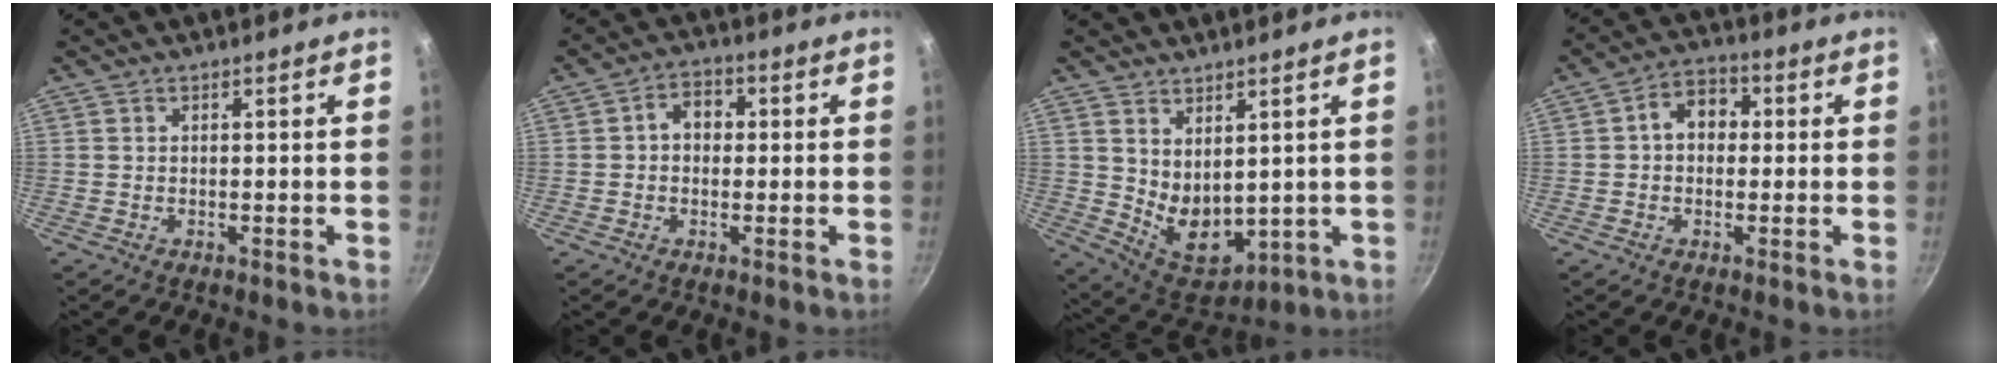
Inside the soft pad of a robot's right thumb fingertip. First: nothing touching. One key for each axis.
{"total": 5.0, "fx": 0.4, "fy": 3.9, "fz": 3.1, "tx": -0.025, "ty": 0.012, "tz": -0.003}
{"total": 9.6, "fx": 2.9, "fy": 5.9, "fz": 6.9, "tx": -0.089, "ty": -0.041, "tz": 0.077}
{"total": 7.1, "fx": 0.7, "fy": 5.4, "fz": 4.5, "tx": -0.035, "ty": 0.016, "tz": -0.002}